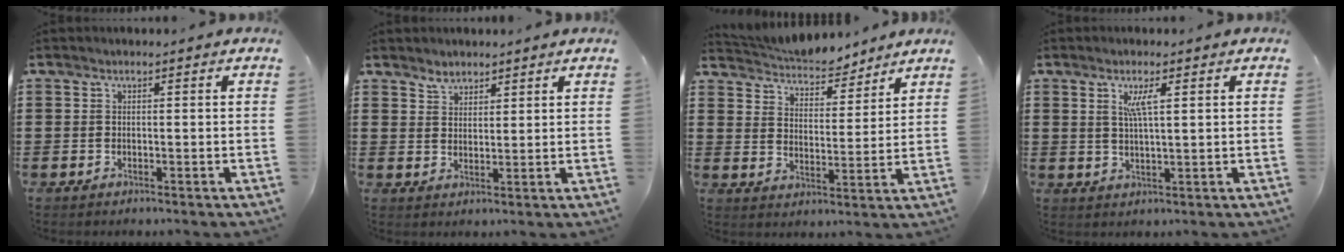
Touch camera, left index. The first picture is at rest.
{"total": 2.6, "force": [2.4, 1.1, -0.1], "torque": [-0.006, 0.002, 0.046]}
{"total": 4.8, "force": [4.7, 0.8, 0.2], "torque": [-0.030, -0.028, 0.079]}
{"total": 3.6, "force": [1.5, 0.7, 3.2], "torque": [-0.068, 0.004, 0.023]}